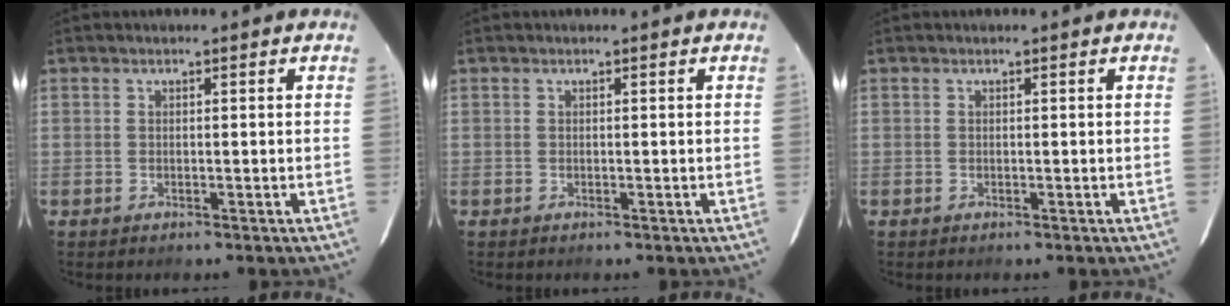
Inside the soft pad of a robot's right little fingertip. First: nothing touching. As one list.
[{"total": 0.0}, {"total": 0.0}]